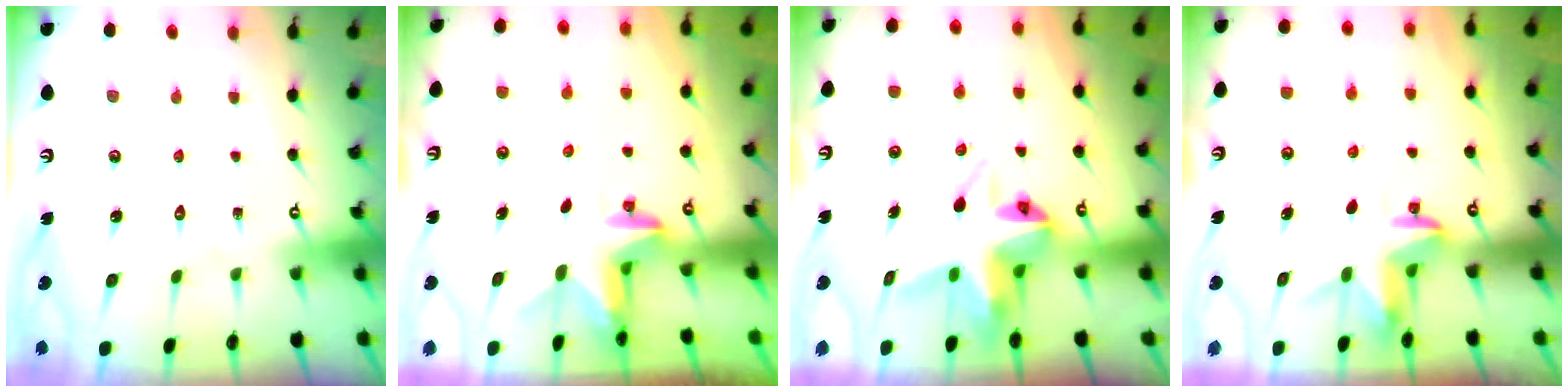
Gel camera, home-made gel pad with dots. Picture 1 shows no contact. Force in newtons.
{"total": 2.4, "press": 2.3, "slide": 0.4}
{"total": 7.4, "press": 7.4, "slide": 0.7}
{"total": 3.8, "press": 3.8, "slide": 0.3}